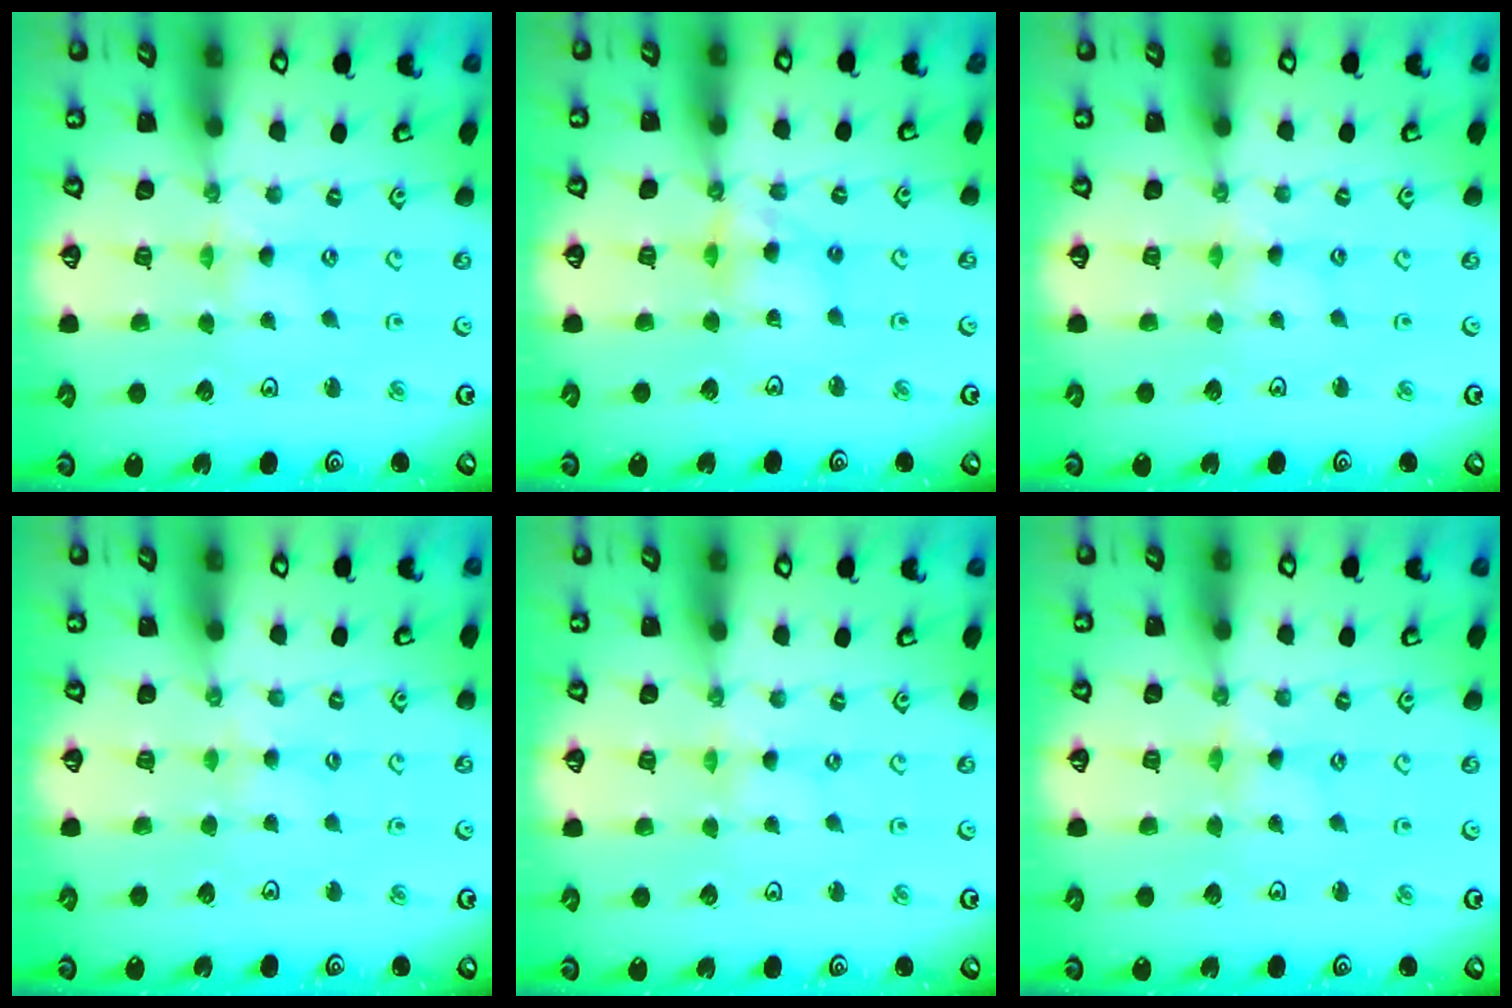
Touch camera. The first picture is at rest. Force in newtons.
{"total": 9.2, "press": 9.2, "slide": 0.7}
{"total": 2.3, "press": 2.3, "slide": 0.3}
{"total": 2.8, "press": 2.8, "slide": 0.5}
{"total": 0.0}
{"total": 0.0}